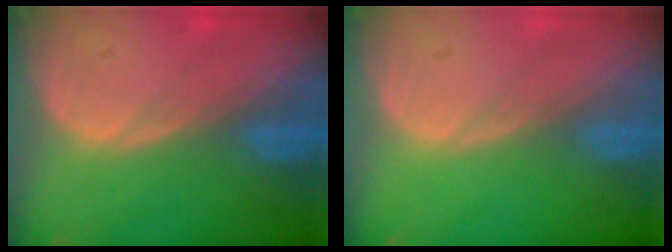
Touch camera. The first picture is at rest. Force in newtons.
{"total": 0.0}